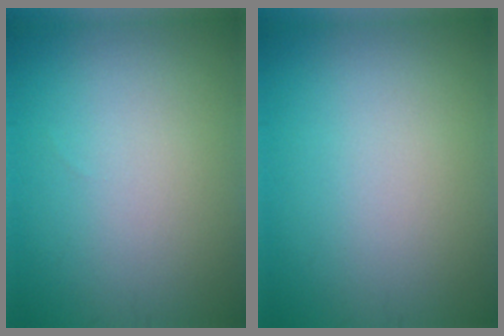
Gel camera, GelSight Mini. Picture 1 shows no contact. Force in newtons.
{"total": 0.0}